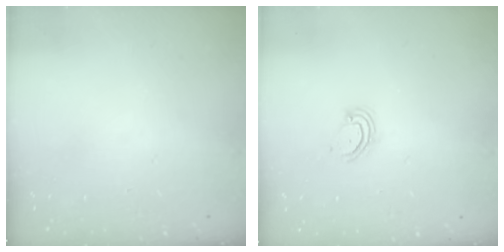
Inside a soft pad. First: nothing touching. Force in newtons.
{"total": 4.6, "press": 4.6, "slide": 0.4}